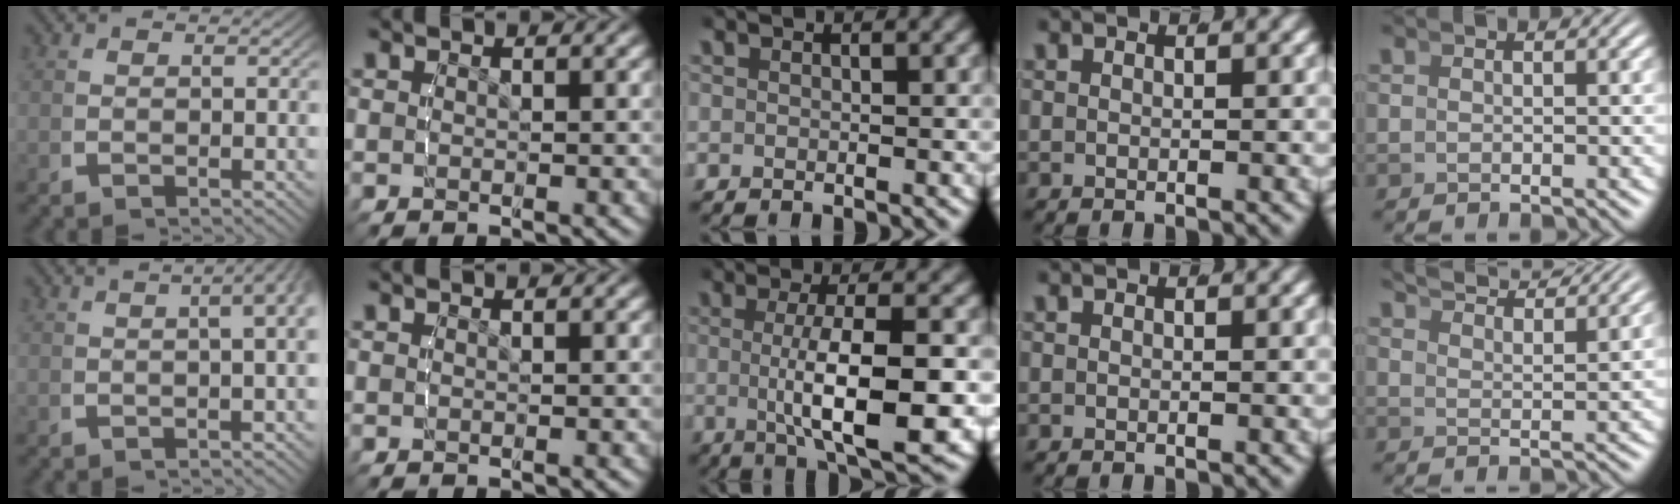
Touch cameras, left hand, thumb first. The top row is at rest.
{"thumb": {"total": 7.9, "force": [2.8, 4.2, 6.0], "torque": [-0.046, 0.049, 0.015]}, "middle": {"total": 7.2, "force": [-0.8, 1.7, 7.0], "torque": [-0.111, -0.007, -0.010]}, "little": {"total": 5.6, "force": [5.2, 0.5, 1.9], "torque": [-0.028, 0.009, 0.085]}}